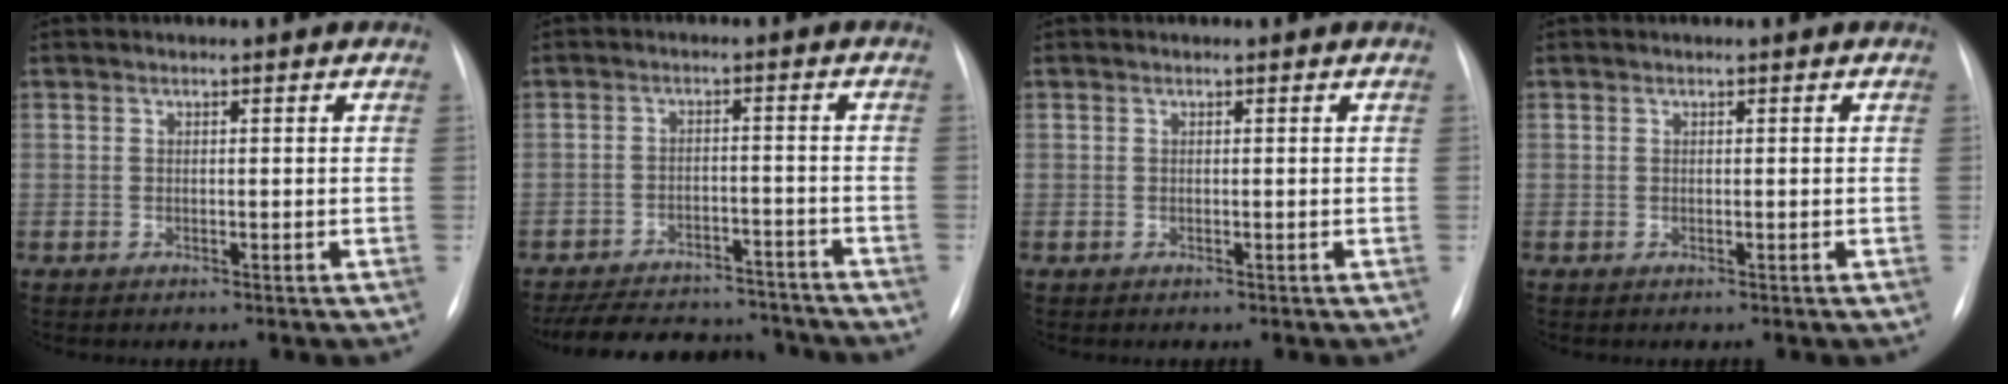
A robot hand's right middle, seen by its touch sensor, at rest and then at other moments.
{"total": 17.8, "force": [-16.1, 5.2, 5.5], "torque": [-0.125, 0.000, -0.222]}
{"total": 0.0}
{"total": 0.0}